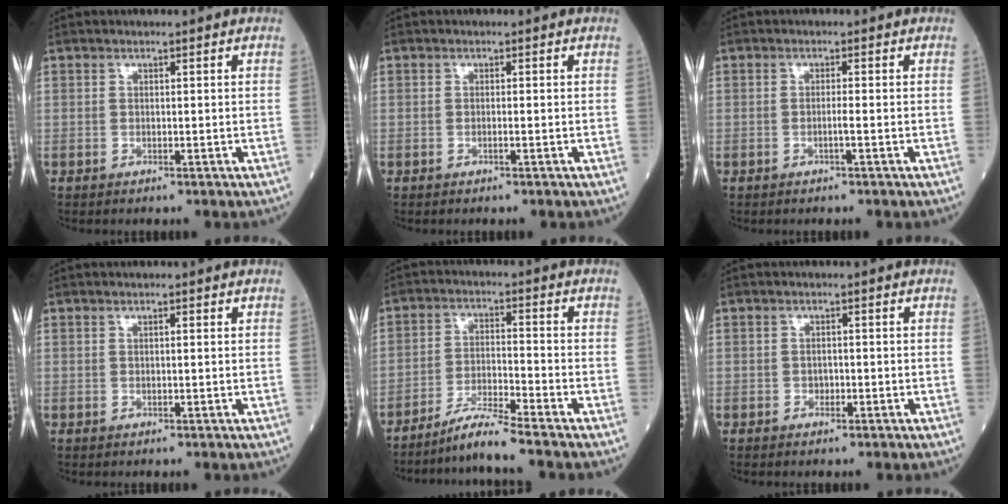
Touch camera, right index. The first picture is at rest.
{"total": 0.5, "force": [-0.2, -0.1, 0.4], "torque": [-0.009, 0.001, -0.004]}
{"total": 1.2, "force": [-0.5, -0.3, 1.0], "torque": [-0.019, 0.000, -0.010]}
{"total": 0.6, "force": [0.3, 0.1, 0.5], "torque": [-0.011, 0.001, 0.004]}
{"total": 5.8, "force": [-5.1, -1.4, 2.2], "torque": [-0.042, -0.022, -0.099]}
{"total": 1.0, "force": [-0.4, 0.8, 0.5], "torque": [-0.006, 0.003, -0.005]}